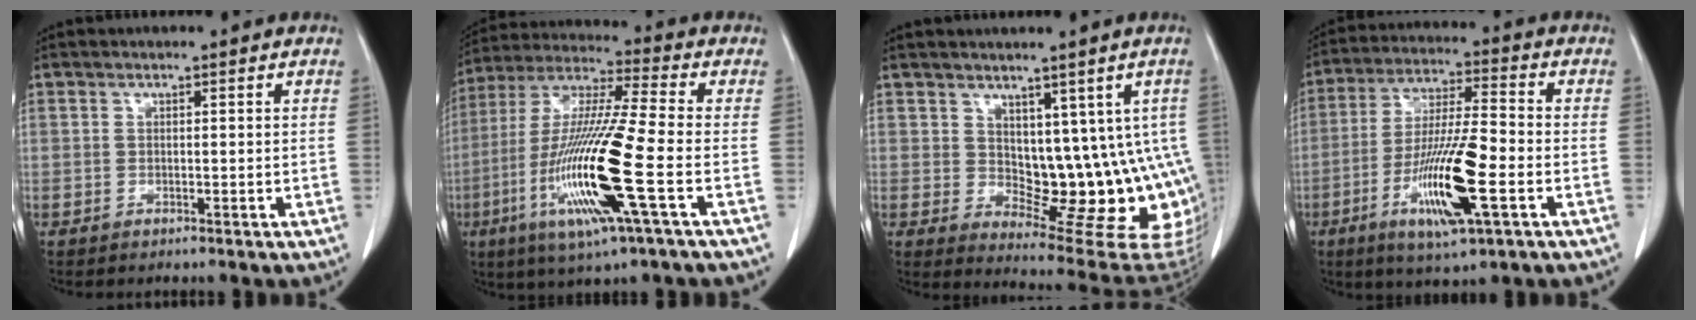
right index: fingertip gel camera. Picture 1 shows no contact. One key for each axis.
{"total": 18.4, "fx": -5.6, "fy": 0.3, "fz": 17.6, "tx": -0.370, "ty": -0.024, "tz": -0.111}
{"total": 13.2, "fx": 2.3, "fy": 6.8, "fz": 11.1, "tx": -0.122, "ty": -0.002, "tz": 0.049}
{"total": 14.5, "fx": -5.0, "fy": 1.5, "fz": 13.6, "tx": -0.260, "ty": -0.018, "tz": -0.089}